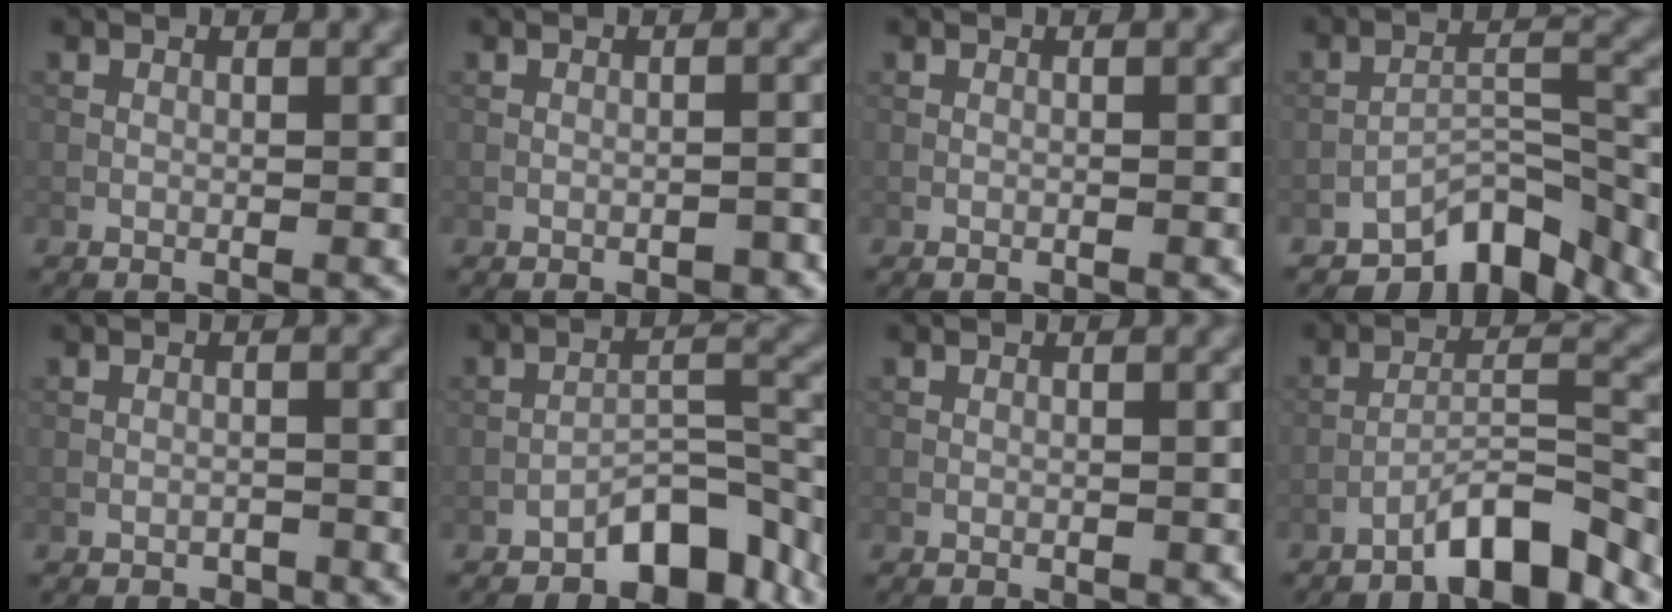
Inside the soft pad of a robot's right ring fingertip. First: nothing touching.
{"total": 1.0, "force": [-0.8, 0.4, 0.5], "torque": [-0.008, 0.003, -0.011]}
{"total": 0.0}
{"total": 6.7, "force": [-5.6, 2.3, 3.0], "torque": [-0.026, 0.004, -0.097]}
{"total": 0.8, "force": [-0.7, 0.3, 0.1], "torque": [0.000, 0.001, -0.012]}
{"total": 5.8, "force": [-4.2, 2.1, 3.5], "torque": [-0.041, 0.013, -0.068]}
{"total": 0.0}
{"total": 5.6, "force": [-4.4, 0.8, 3.4], "torque": [-0.053, 0.013, -0.078]}